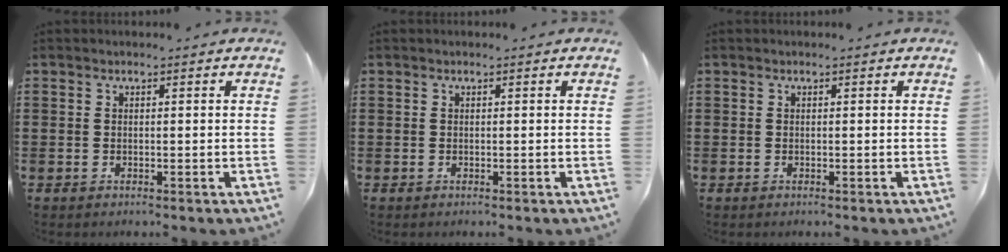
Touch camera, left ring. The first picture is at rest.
{"total": 0.0}
{"total": 0.0}